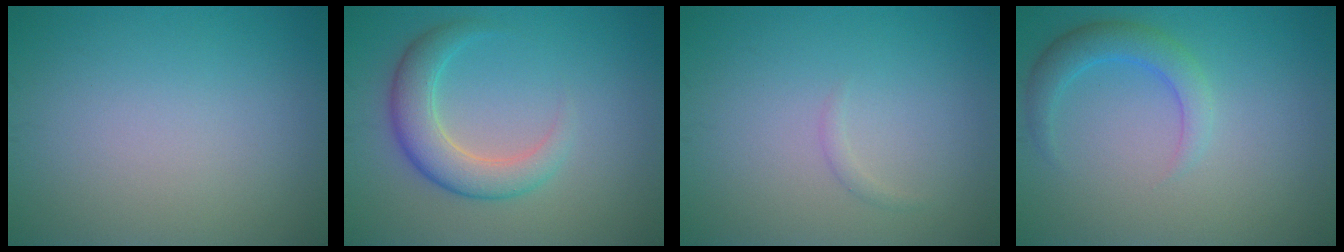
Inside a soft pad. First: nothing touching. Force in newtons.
{"total": 4.5, "press": 4.5, "slide": 0.2}
{"total": 0.6, "press": 0.6, "slide": 0.1}
{"total": 2.9, "press": 2.9, "slide": 0.1}